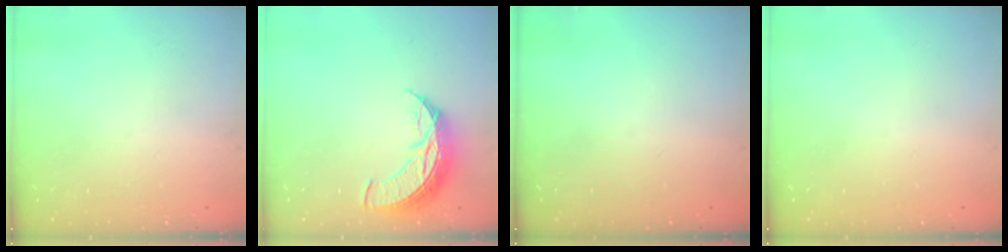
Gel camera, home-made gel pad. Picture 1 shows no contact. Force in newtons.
{"total": 9.8, "press": 9.8, "slide": 0.9}
{"total": 0.0}
{"total": 0.0}